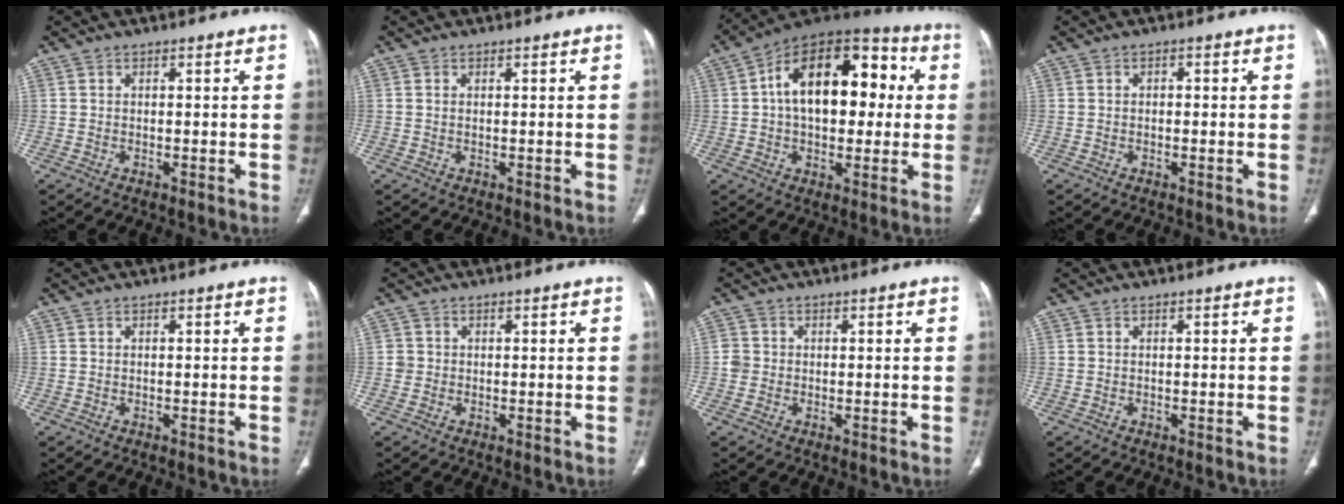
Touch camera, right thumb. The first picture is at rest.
{"total": 0.0}
{"total": 21.4, "force": [2.7, 12.8, 17.0], "torque": [-0.229, 0.038, 0.032]}
{"total": 0.7, "force": [-0.1, 0.5, 0.5], "torque": [-0.003, 0.002, -0.005]}
{"total": 0.0}
{"total": 1.4, "force": [-0.1, 1.3, 0.1], "torque": [0.006, 0.005, -0.003]}
{"total": 2.1, "force": [-0.3, 1.9, 0.6], "torque": [-0.003, 0.006, -0.008]}
{"total": 0.0}